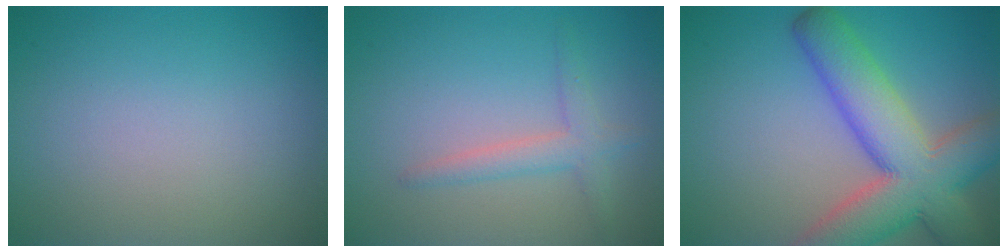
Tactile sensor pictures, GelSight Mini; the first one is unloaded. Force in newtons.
{"total": 2.3, "press": 2.3, "slide": 0.1}
{"total": 10.4, "press": 10.4, "slide": 0.7}